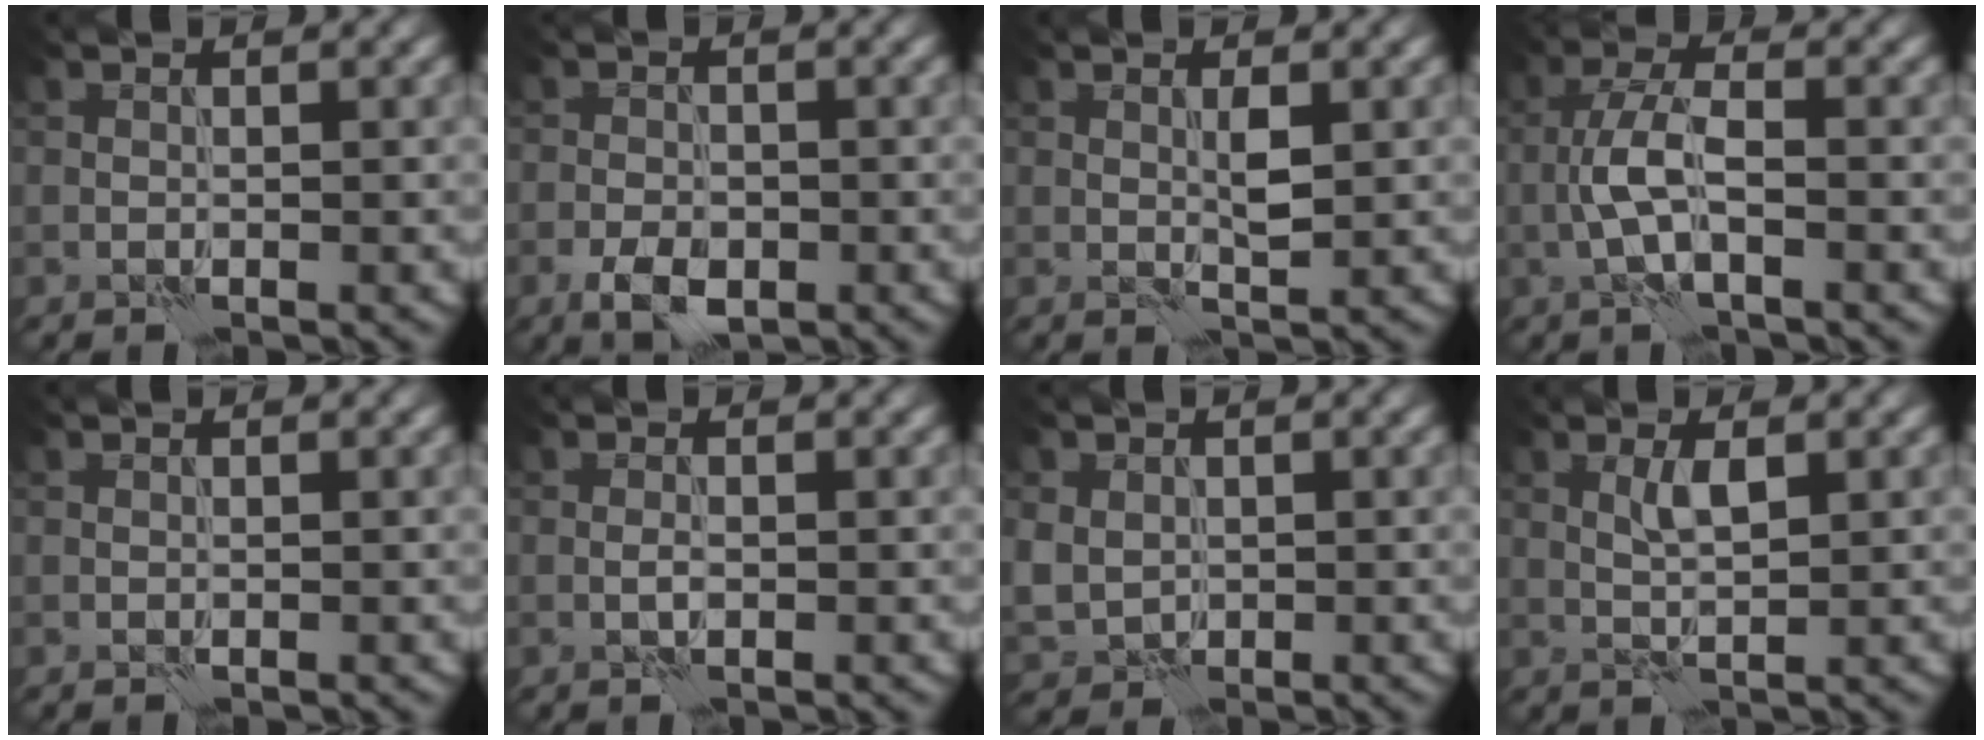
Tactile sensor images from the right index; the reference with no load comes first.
{"total": 3.3, "force": [-1.6, 1.9, 2.1], "torque": [-0.037, -0.004, -0.033]}
{"total": 1.3, "force": [0.6, 0.2, 1.2], "torque": [-0.024, -0.001, 0.009]}
{"total": 3.6, "force": [-0.9, 1.2, 3.2], "torque": [-0.070, 0.007, -0.025]}
{"total": 0.0}
{"total": 0.6, "force": [0.0, 0.3, 0.6], "torque": [-0.016, -0.001, -0.003]}
{"total": 2.6, "force": [0.4, 2.5, 0.8], "torque": [-0.026, -0.002, 0.013]}
{"total": 1.8, "force": [0.9, 0.4, 1.6], "torque": [-0.036, 0.002, 0.015]}